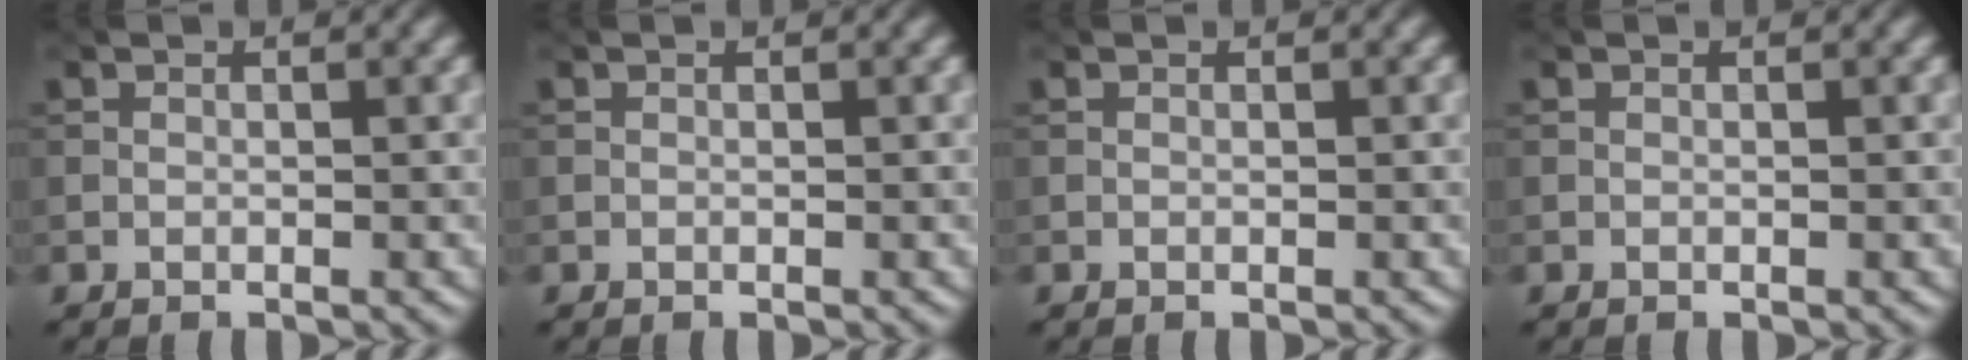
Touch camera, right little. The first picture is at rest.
{"total": 0.0}
{"total": 0.0}
{"total": 0.0}